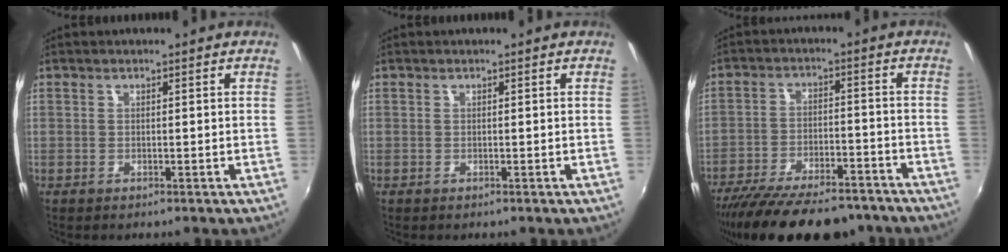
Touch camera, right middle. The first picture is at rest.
{"total": 0.0}
{"total": 21.3, "force": [-17.6, 6.3, 10.1], "torque": [-0.197, -0.029, -0.253]}